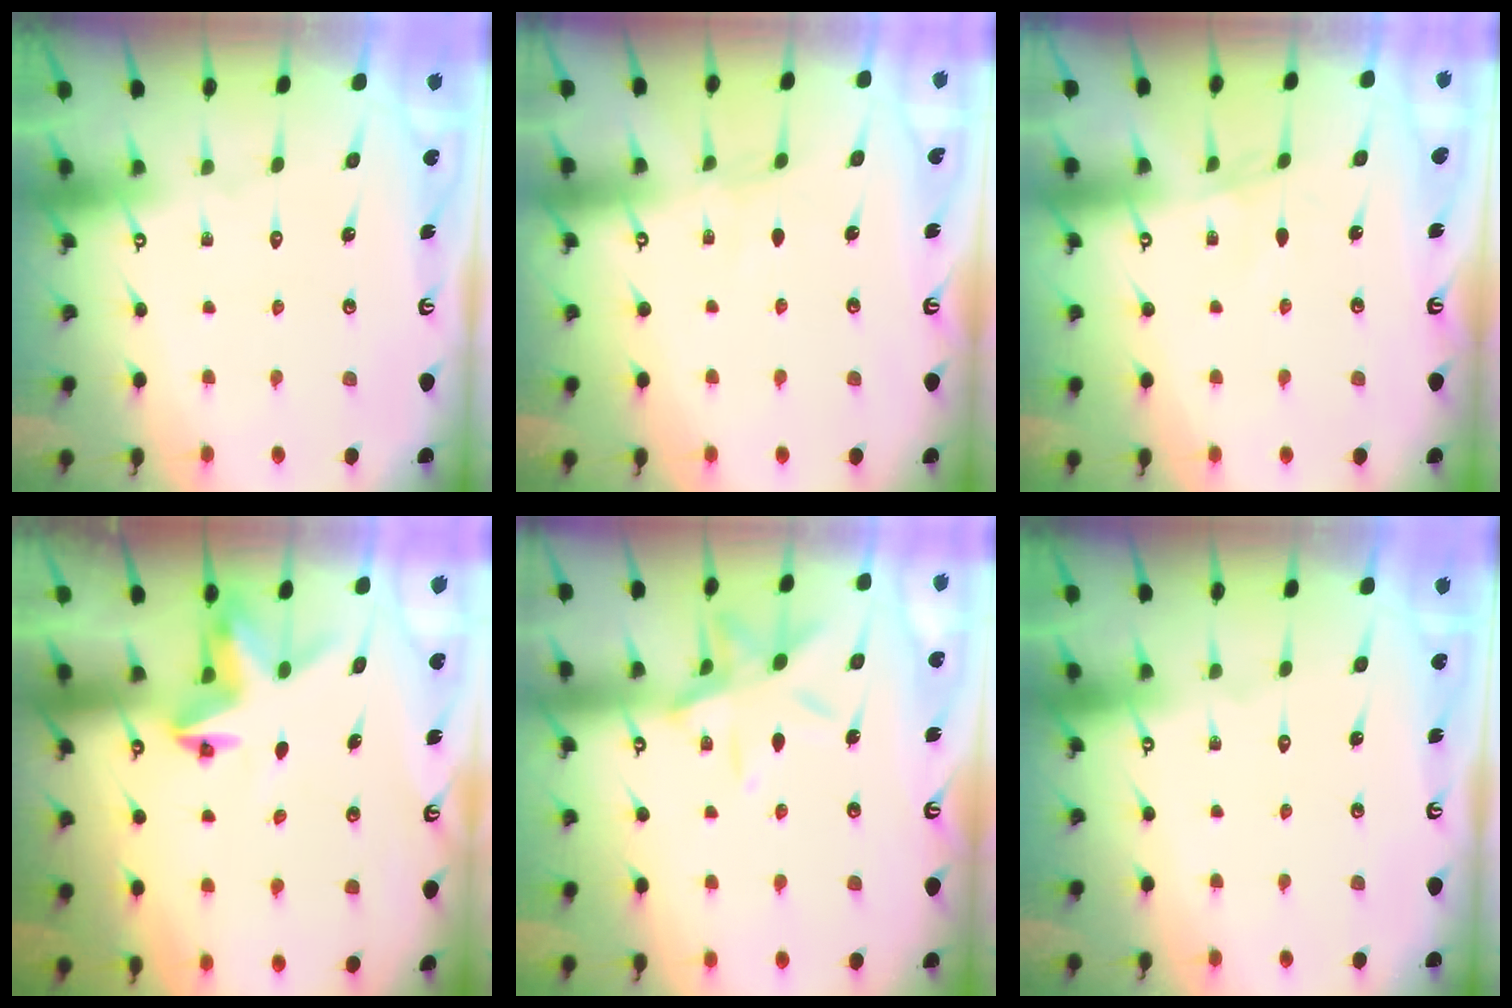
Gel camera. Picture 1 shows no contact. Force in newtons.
{"total": 2.9, "press": 2.8, "slide": 0.4}
{"total": 1.7, "press": 1.6, "slide": 0.4}
{"total": 4.0, "press": 3.9, "slide": 0.5}
{"total": 12.0, "press": 11.9, "slide": 0.8}
{"total": 0.0}